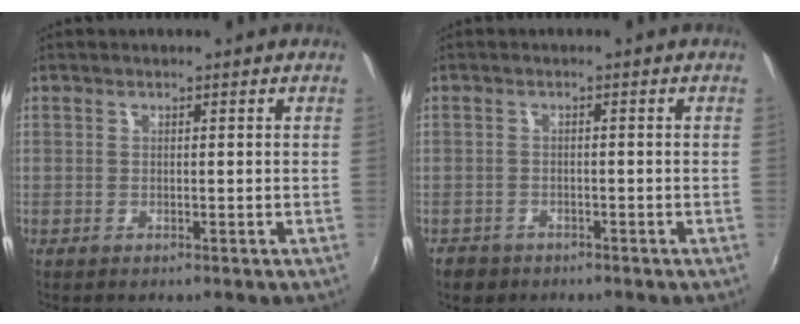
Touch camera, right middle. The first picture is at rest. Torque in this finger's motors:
{"motor_torque": [0.21, -0.19, 0.02, 0.00]}